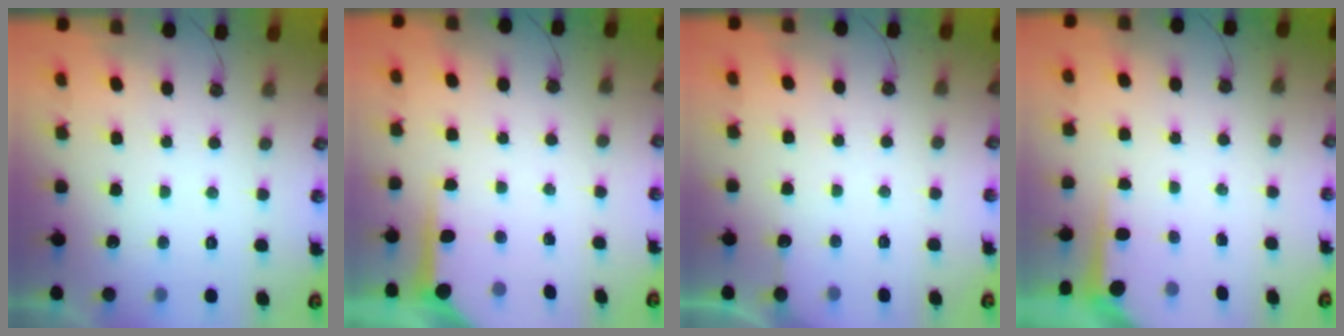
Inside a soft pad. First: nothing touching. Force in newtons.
{"total": 8.3, "press": 8.3, "slide": 0.6}
{"total": 3.2, "press": 3.1, "slide": 0.3}
{"total": 3.7, "press": 3.7, "slide": 0.3}